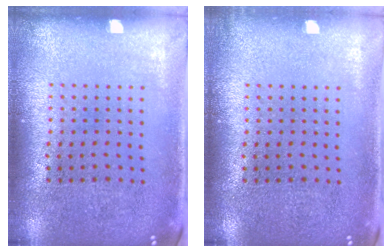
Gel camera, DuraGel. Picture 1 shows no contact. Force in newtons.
{"total": 0.5, "press": 0.5, "slide": 0.1}